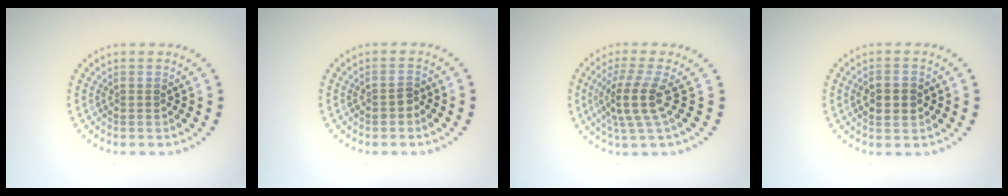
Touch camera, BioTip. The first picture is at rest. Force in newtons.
{"total": 1.1, "press": 1.1, "slide": 0.4}
{"total": 3.7, "press": 2.7, "slide": 2.5}
{"total": 3.2, "press": 3.2, "slide": 0.2}